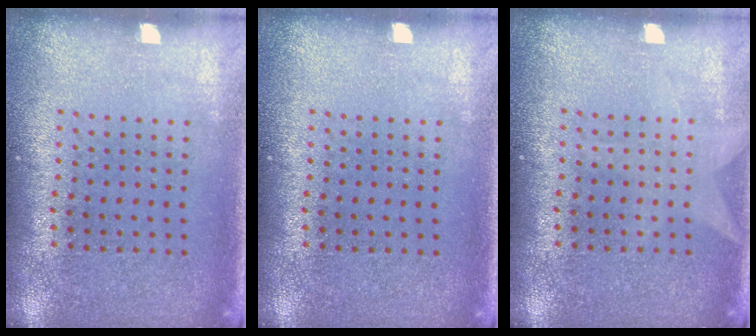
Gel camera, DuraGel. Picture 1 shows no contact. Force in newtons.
{"total": 0.0}
{"total": 0.8, "press": 0.8, "slide": 0.1}